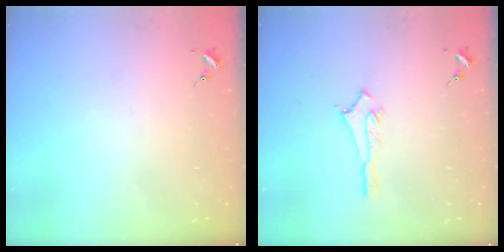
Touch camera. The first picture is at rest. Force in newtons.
{"total": 3.5, "press": 3.4, "slide": 0.4}